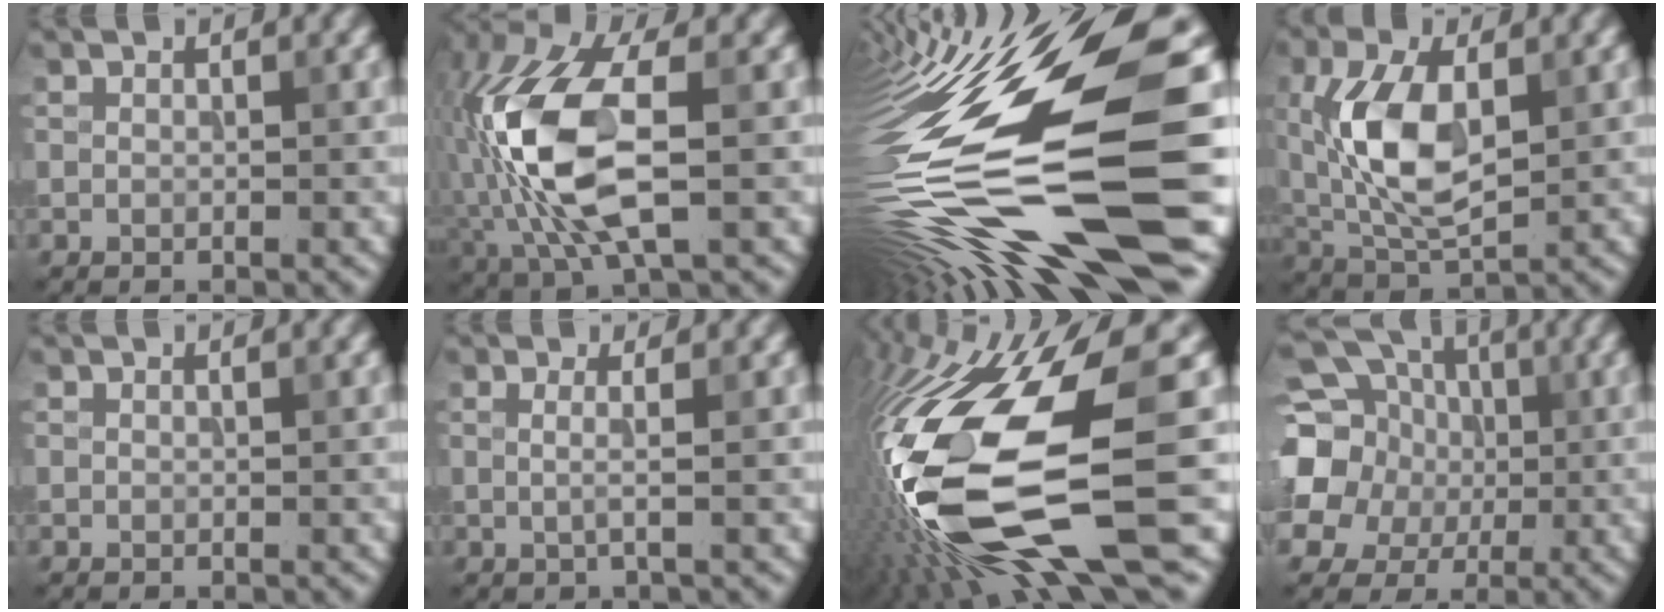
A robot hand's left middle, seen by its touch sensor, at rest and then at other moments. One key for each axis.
{"total": 10.9, "fx": -0.7, "fy": 4.8, "fz": 9.8, "tx": -0.213, "ty": 0.016, "tz": -0.015}
{"total": 17.2, "fx": -2.7, "fy": 3.3, "fz": 16.7, "tx": -0.302, "ty": 0.005, "tz": -0.046}
{"total": 7.9, "fx": 0.9, "fy": 3.9, "fz": 6.8, "tx": -0.150, "ty": 0.004, "tz": 0.020}
{"total": 0.0}
{"total": 1.5, "fx": 0.0, "fy": 0.4, "fz": 1.5, "tx": -0.031, "ty": 0.000, "tz": -0.008}
{"total": 16.5, "fx": -3.8, "fy": 5.2, "fz": 15.2, "tx": -0.320, "ty": -0.020, "tz": -0.062}
{"total": 18.2, "fx": 4.7, "fy": 15.9, "fz": 7.6, "tx": -0.196, "ty": 0.029, "tz": 0.051}